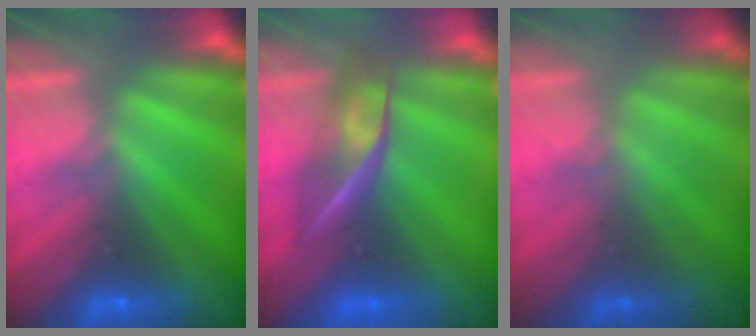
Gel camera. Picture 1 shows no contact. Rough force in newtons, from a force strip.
{"total": 2.4}
{"total": 1.8}